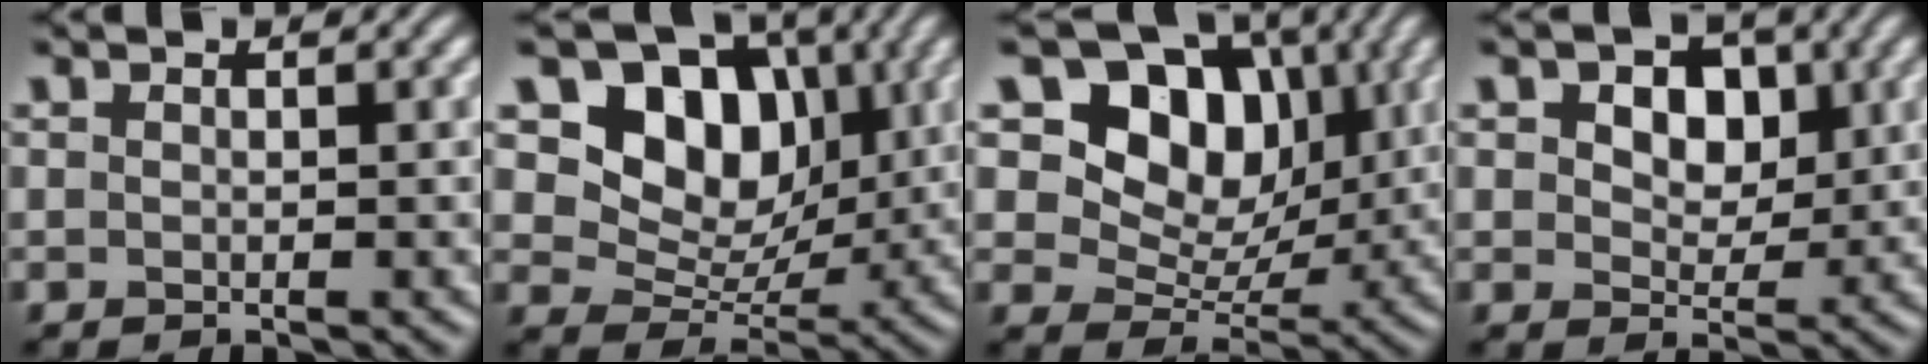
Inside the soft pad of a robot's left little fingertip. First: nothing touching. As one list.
[{"total": 9.1, "force": [2.9, 6.9, 5.2], "torque": [-0.079, -0.011, 0.041]}, {"total": 10.8, "force": [3.9, 7.9, 6.2], "torque": [-0.101, 0.008, 0.052]}, {"total": 6.0, "force": [2.2, 4.1, 3.9], "torque": [-0.064, 0.007, 0.020]}]